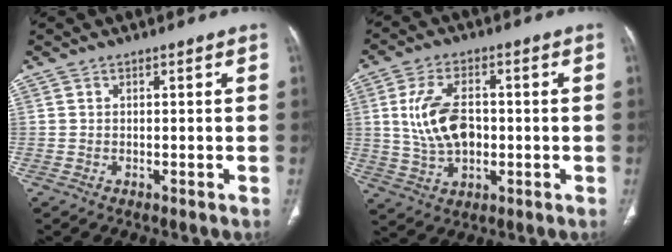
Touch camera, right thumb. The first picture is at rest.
{"total": 11.1, "force": [0.4, 6.8, 8.8], "torque": [-0.162, 0.007, 0.015]}